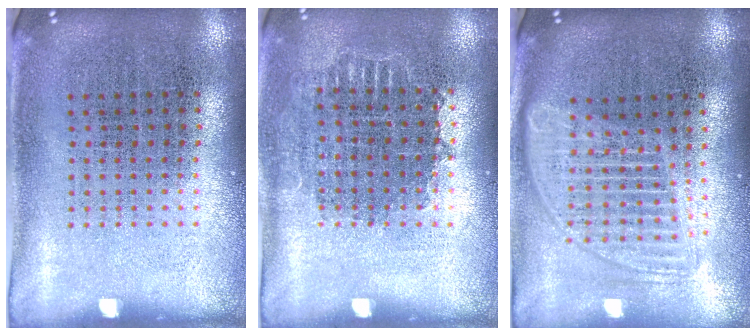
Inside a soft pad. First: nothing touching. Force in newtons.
{"total": 0.9, "press": 0.9, "slide": 0.2}
{"total": 1.8, "press": 1.5, "slide": 0.9}